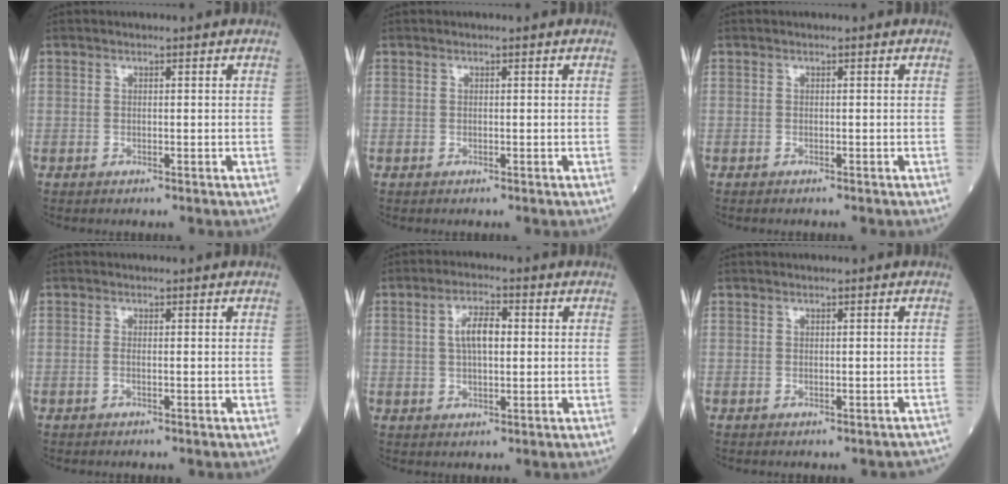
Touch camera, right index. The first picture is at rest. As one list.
[{"total": 0.0}, {"total": 0.6, "force": [-0.5, 0.1, 0.2], "torque": [0.002, 0.000, -0.010]}, {"total": 0.6, "force": [-0.1, 0.1, 0.6], "torque": [-0.013, 0.000, -0.004]}, {"total": 5.3, "force": [0.9, 2.0, 4.9], "torque": [-0.094, 0.011, 0.016]}, {"total": 2.8, "force": [-2.4, 1.2, 0.7], "torque": [0.006, 0.007, -0.023]}]